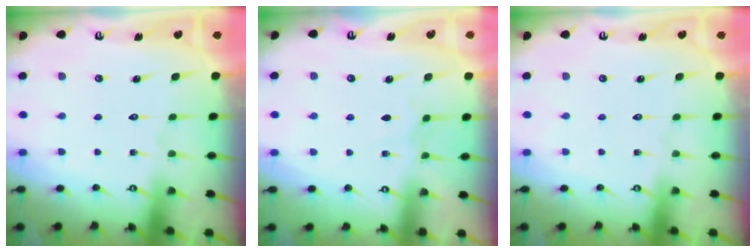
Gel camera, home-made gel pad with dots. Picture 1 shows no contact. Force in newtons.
{"total": 2.8, "press": 2.8, "slide": 0.5}
{"total": 0.0}